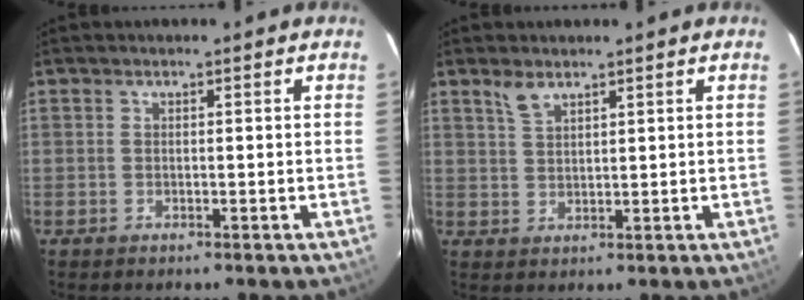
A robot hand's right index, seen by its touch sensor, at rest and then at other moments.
{"total": 2.9, "force": [2.3, 1.0, 1.5], "torque": [-0.030, 0.002, 0.047]}